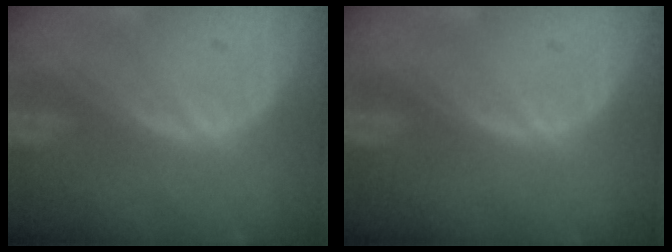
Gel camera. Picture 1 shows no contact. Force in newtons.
{"total": 0.0}